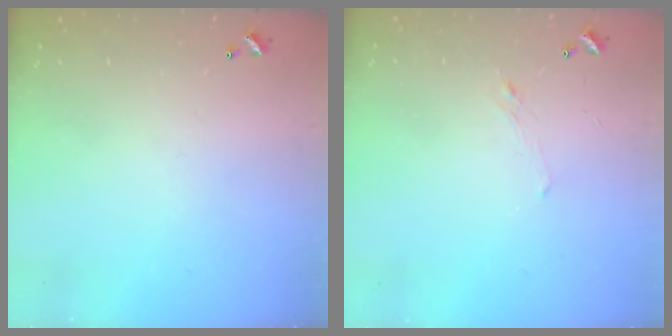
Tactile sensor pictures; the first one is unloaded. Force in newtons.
{"total": 1.0, "press": 0.9, "slide": 0.6}